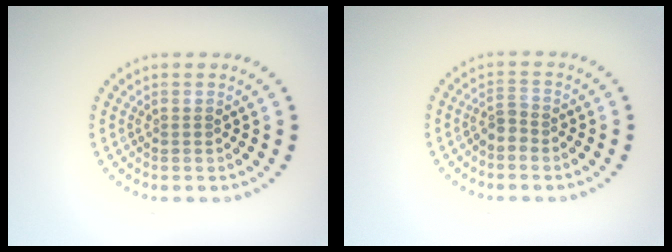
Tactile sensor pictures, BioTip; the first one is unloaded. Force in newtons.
{"total": 1.7, "press": 1.3, "slide": 1.2}